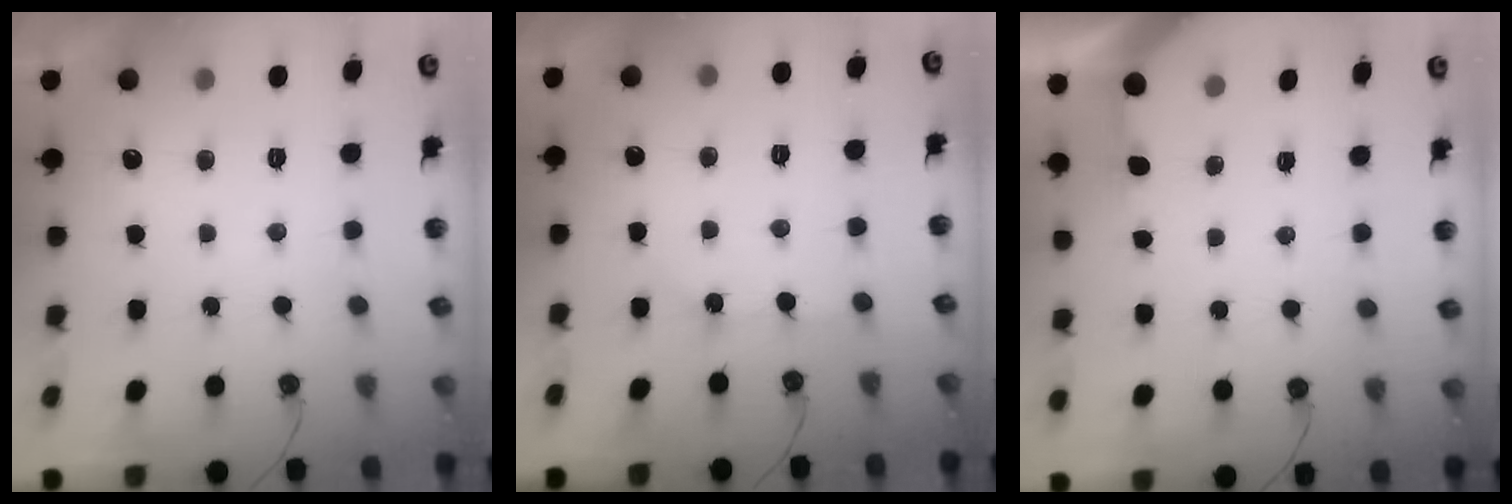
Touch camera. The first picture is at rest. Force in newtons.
{"total": 2.9, "press": 2.8, "slide": 0.5}
{"total": 2.2, "press": 2.2, "slide": 0.3}